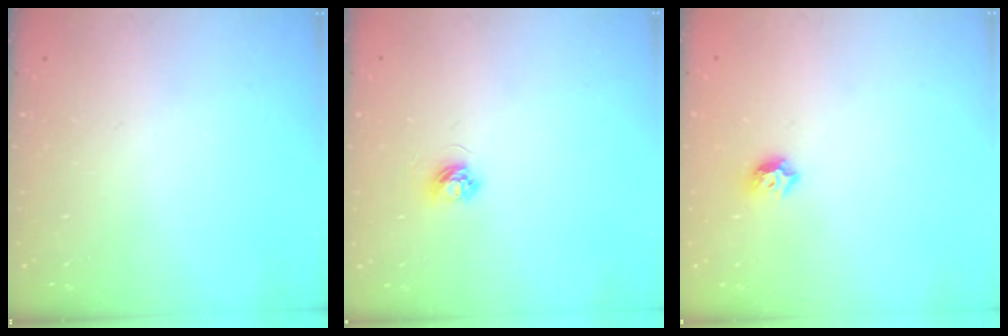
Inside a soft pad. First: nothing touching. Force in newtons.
{"total": 3.6, "press": 3.6, "slide": 0.5}
{"total": 5.2, "press": 5.1, "slide": 0.9}